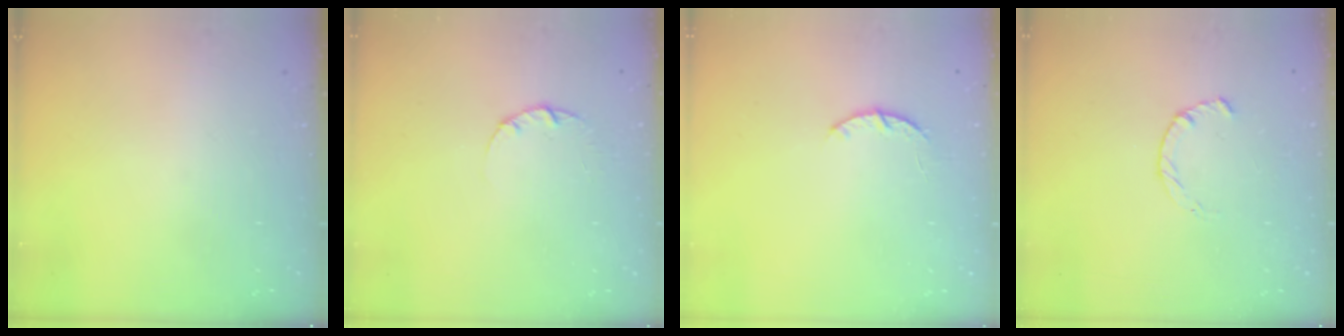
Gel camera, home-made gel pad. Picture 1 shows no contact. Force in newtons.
{"total": 2.2, "press": 2.2, "slide": 0.3}
{"total": 3.0, "press": 2.9, "slide": 0.5}
{"total": 2.2, "press": 2.2, "slide": 0.4}